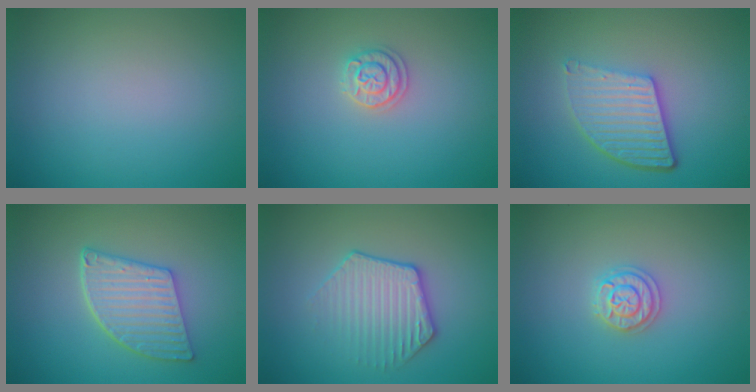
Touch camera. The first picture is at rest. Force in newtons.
{"total": 1.9, "press": 1.9, "slide": 0.2}
{"total": 5.2, "press": 3.8, "slide": 3.6}
{"total": 5.1, "press": 4.2, "slide": 3.0}
{"total": 3.4, "press": 3.1, "slide": 1.4}
{"total": 2.0, "press": 2.0, "slide": 0.3}